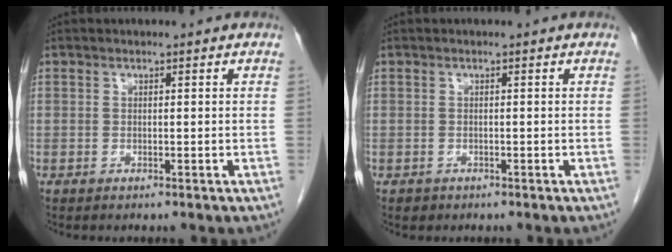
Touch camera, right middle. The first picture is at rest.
{"total": 0.8, "force": [-0.5, 0.6, 0.1], "torque": [-0.008, 0.003, -0.004]}